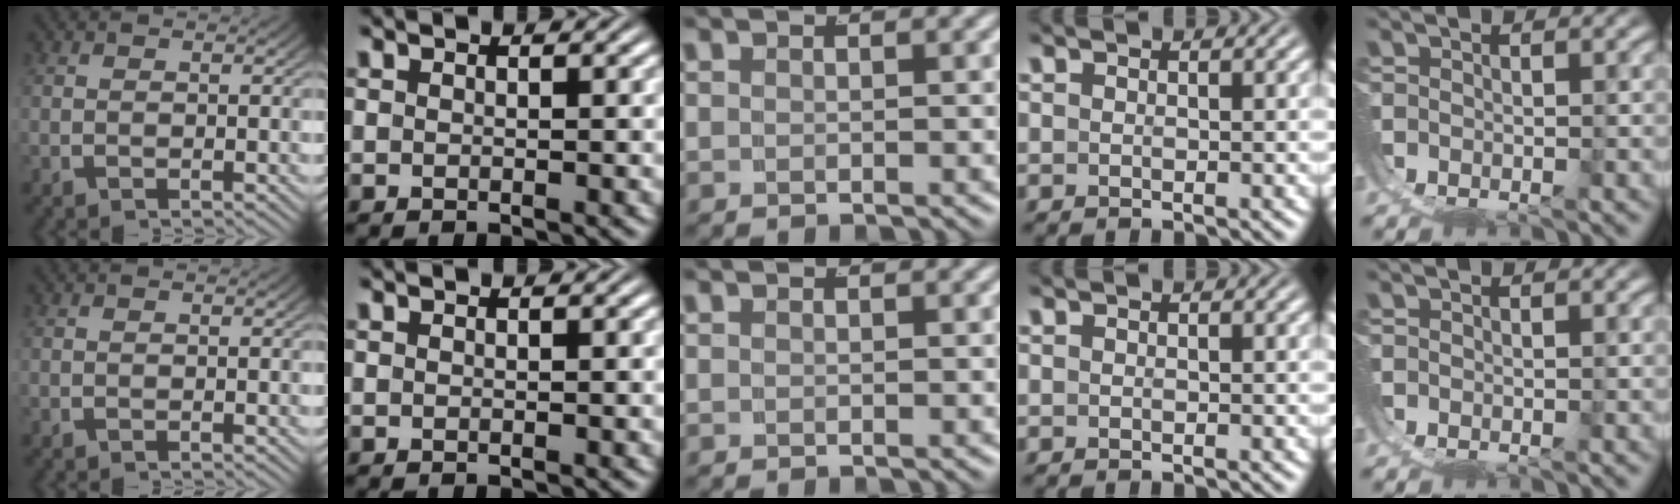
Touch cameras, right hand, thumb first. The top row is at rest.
{}